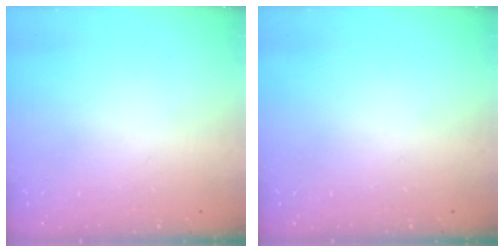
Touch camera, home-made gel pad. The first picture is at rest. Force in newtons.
{"total": 0.0}